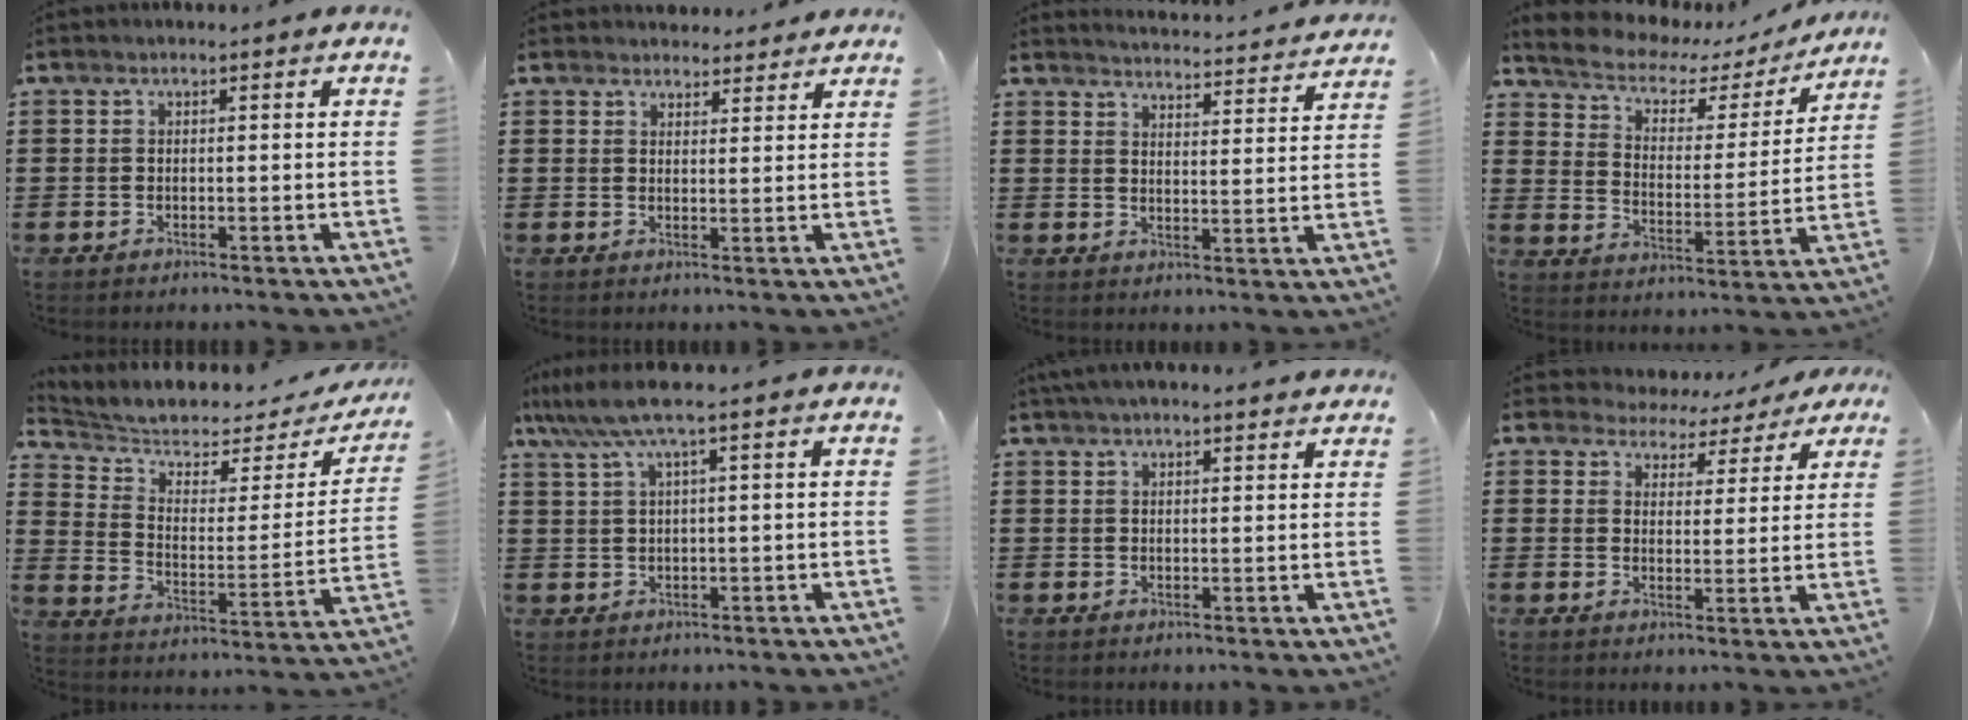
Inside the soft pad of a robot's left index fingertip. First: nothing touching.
{"total": 3.0, "force": [2.8, 0.8, 0.0], "torque": [-0.001, -0.008, 0.053]}
{"total": 3.7, "force": [3.7, -0.6, 0.1], "torque": [-0.012, -0.038, 0.059]}
{"total": 4.6, "force": [3.8, 2.2, 1.6], "torque": [-0.057, -0.025, 0.057]}
{"total": 5.0, "force": [4.4, 1.6, 1.7], "torque": [-0.061, -0.033, 0.072]}
{"total": 5.2, "force": [2.3, 0.1, 4.6], "torque": [-0.102, -0.007, 0.037]}
{"total": 2.7, "force": [2.5, 0.2, 1.1], "torque": [-0.027, 0.001, 0.047]}
{"total": 3.7, "force": [3.4, 1.4, 0.2], "torque": [-0.025, -0.015, 0.058]}